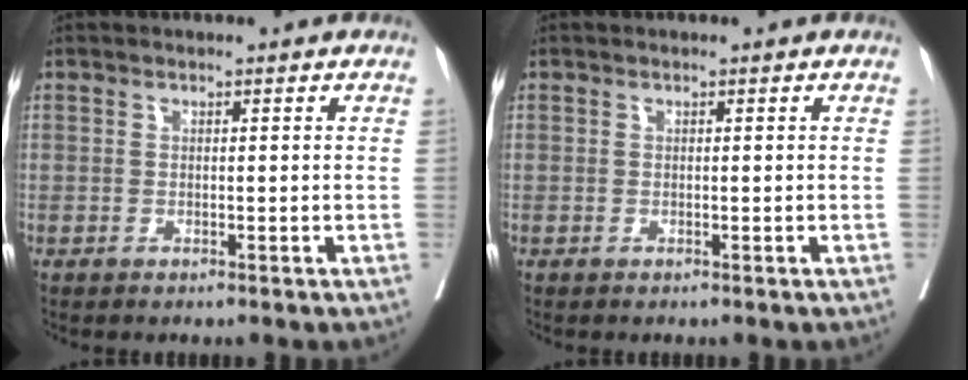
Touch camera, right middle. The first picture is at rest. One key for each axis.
{"total": 0.0}